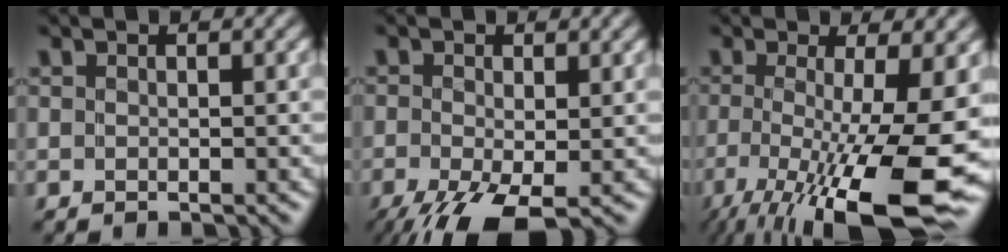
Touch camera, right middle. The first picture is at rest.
{"total": 7.1, "force": [-3.4, 3.6, 5.1], "torque": [-0.117, -0.022, -0.062]}
{"total": 13.5, "force": [-5.4, 3.8, 11.8], "torque": [-0.206, -0.032, -0.086]}